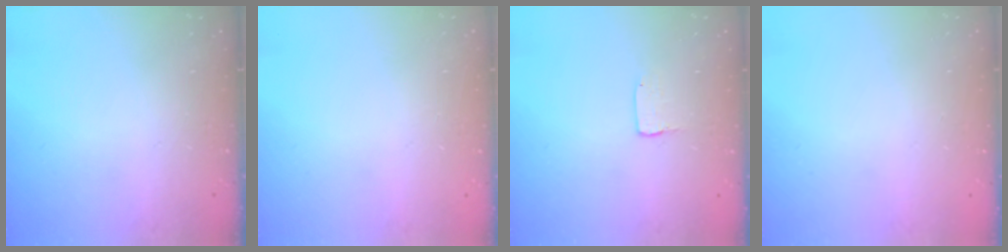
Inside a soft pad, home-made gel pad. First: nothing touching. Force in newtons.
{"total": 0.0}
{"total": 1.3, "press": 1.2, "slide": 0.1}
{"total": 0.0}